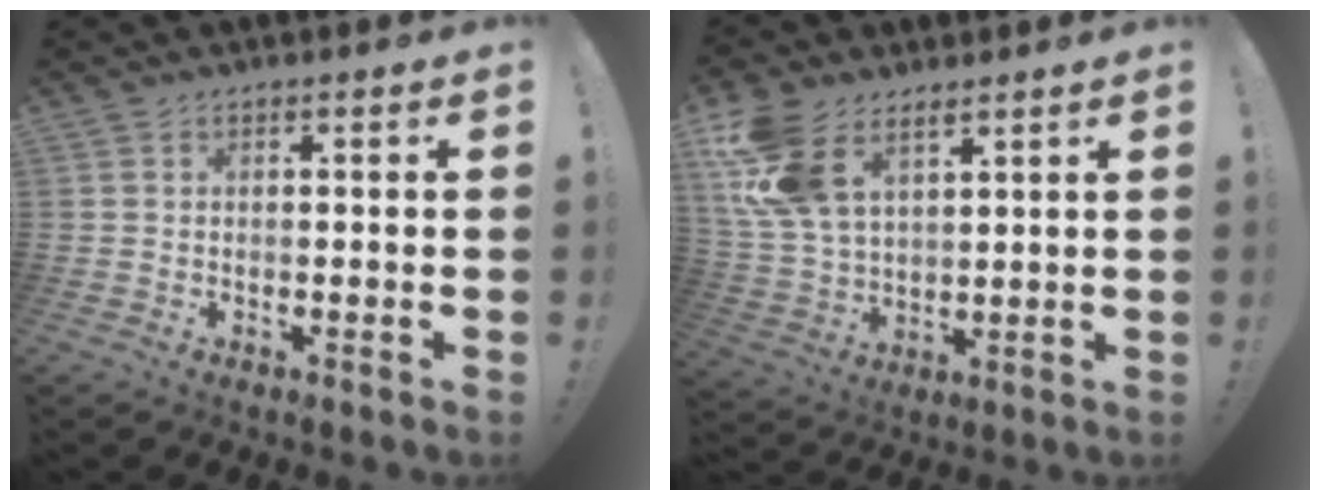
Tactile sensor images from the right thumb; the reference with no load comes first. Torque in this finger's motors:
{"motor_torque": [0.31, 0.34, 0.74, 0.51, 0.51]}